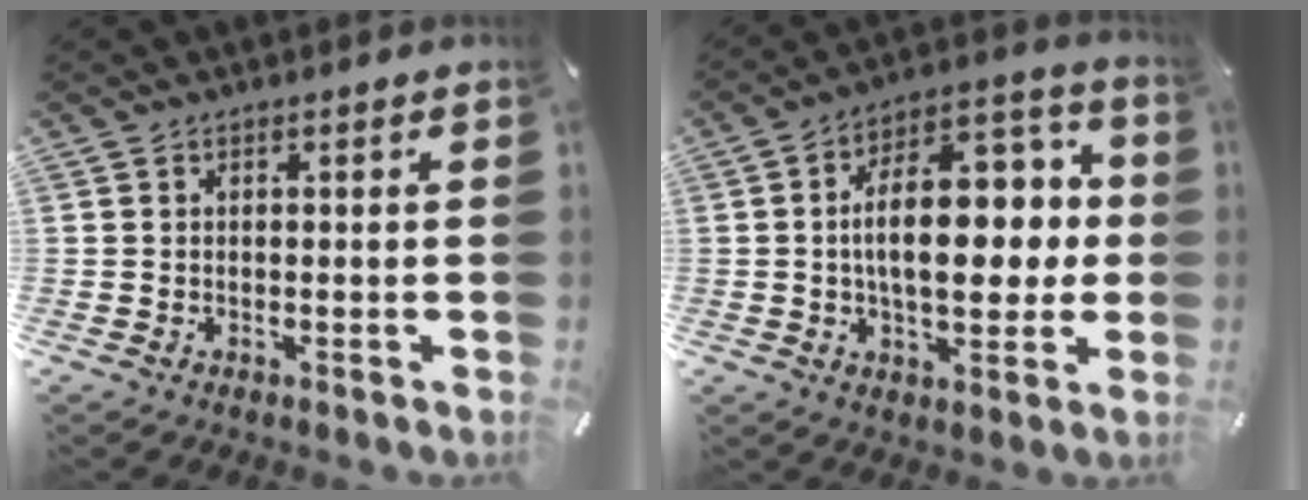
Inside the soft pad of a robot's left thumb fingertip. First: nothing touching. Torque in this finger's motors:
{"motor_torque": [2.15, 2.86, 1.18, -0.72, 0.27]}